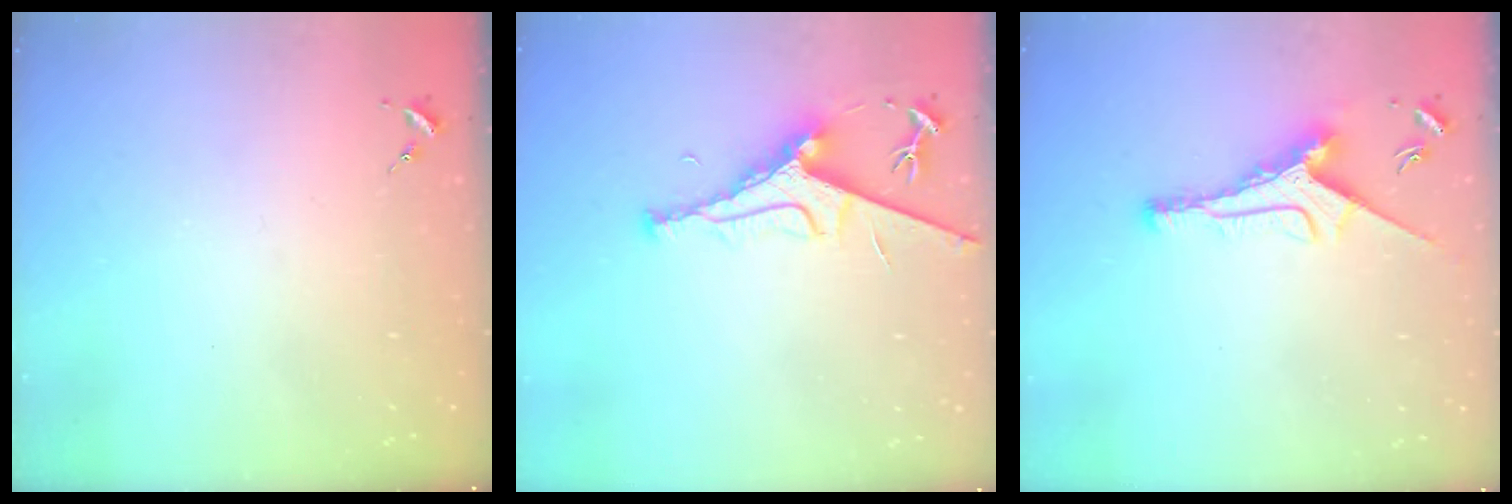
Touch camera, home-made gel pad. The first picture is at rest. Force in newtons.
{"total": 8.0, "press": 8.0, "slide": 1.0}
{"total": 9.2, "press": 9.2, "slide": 0.5}